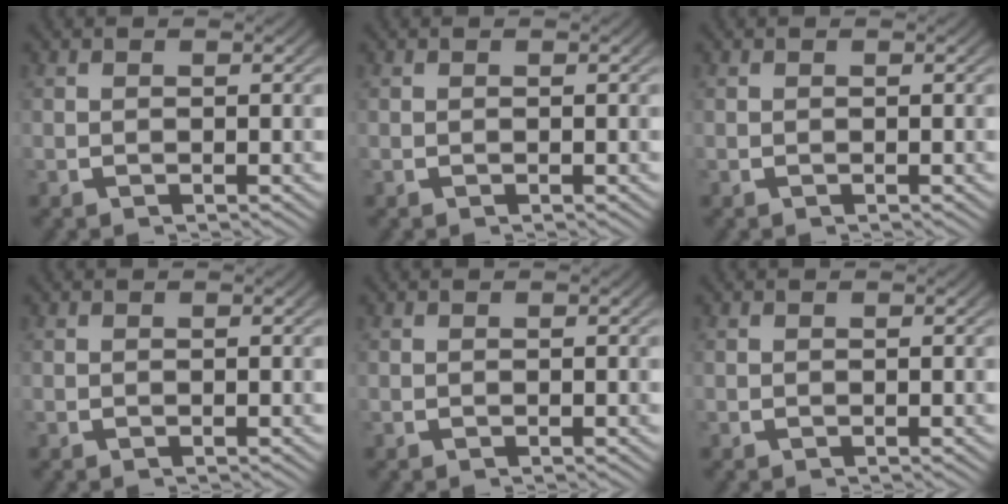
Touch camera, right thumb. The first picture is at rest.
{"total": 0.0}
{"total": 0.0}
{"total": 0.0}
{"total": 0.0}
{"total": 0.0}